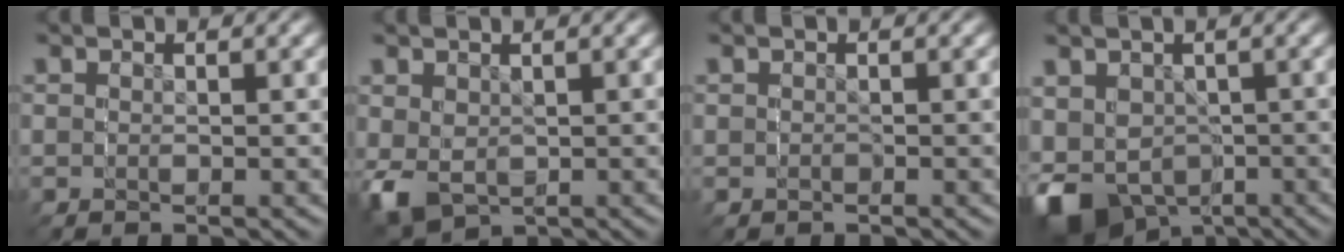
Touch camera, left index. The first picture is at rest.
{"total": 7.1, "force": [-1.8, 6.4, 2.4], "torque": [-0.079, -0.046, -0.008]}
{"total": 1.1, "force": [-0.2, 0.8, 0.7], "torque": [-0.019, -0.006, 0.001]}
{"total": 10.6, "force": [-4.7, 8.8, 3.6], "torque": [-0.107, -0.070, -0.053]}